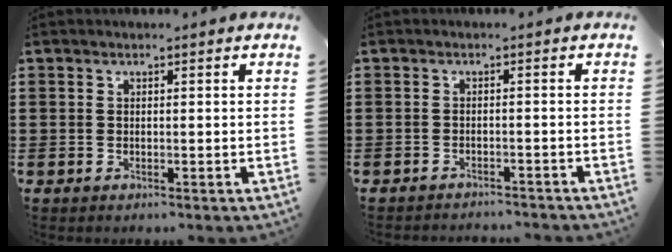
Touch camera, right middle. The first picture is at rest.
{"total": 1.5, "force": [-1.5, 0.0, 0.0], "torque": [-0.006, 0.001, -0.032]}